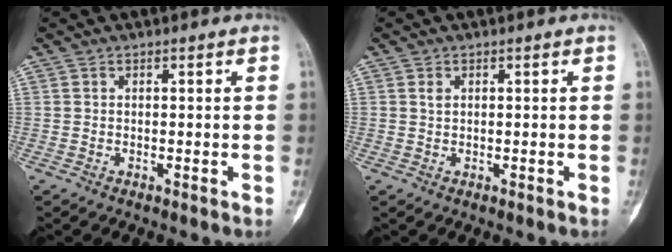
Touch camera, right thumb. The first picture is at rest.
{"total": 0.7, "force": [0.2, 0.5, 0.4], "torque": [-0.007, 0.002, 0.004]}